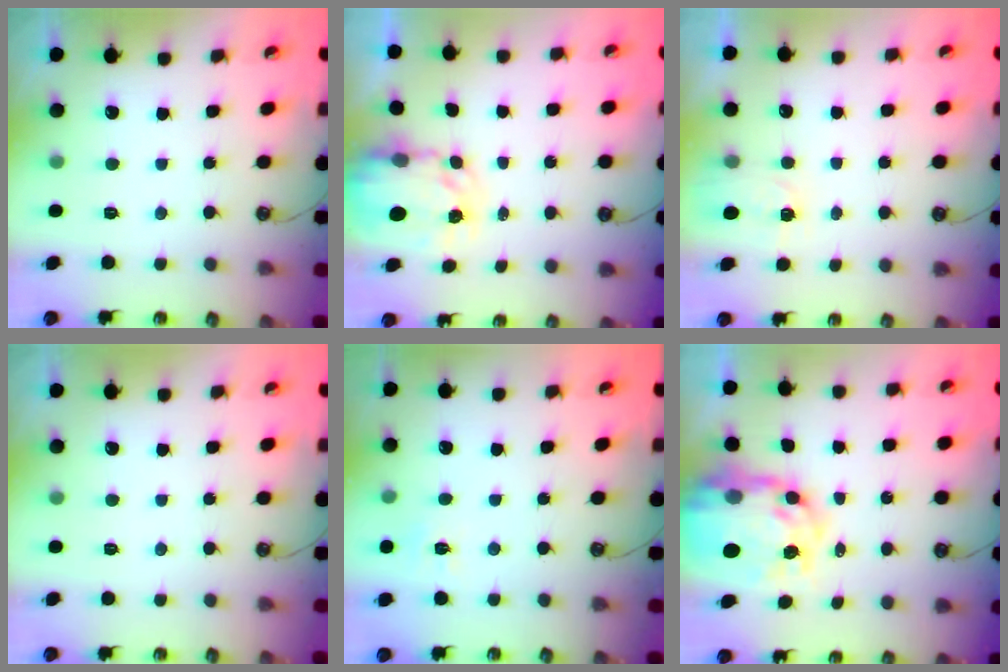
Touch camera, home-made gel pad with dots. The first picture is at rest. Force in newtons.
{"total": 4.0, "press": 4.0, "slide": 0.3}
{"total": 2.0, "press": 2.0, "slide": 0.3}
{"total": 0.0}
{"total": 5.6, "press": 5.6, "slide": 0.7}
{"total": 16.1, "press": 16.1, "slide": 1.4}